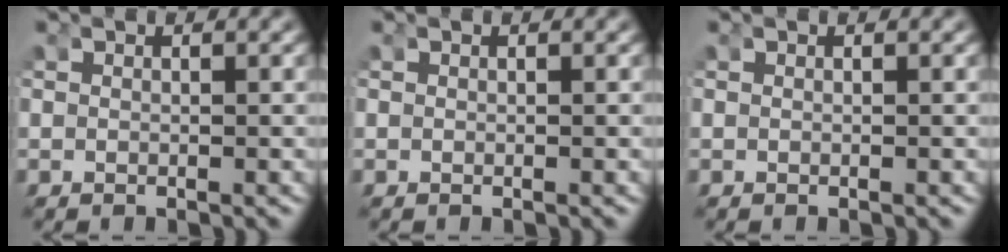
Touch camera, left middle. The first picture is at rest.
{"total": 0.0}
{"total": 0.0}